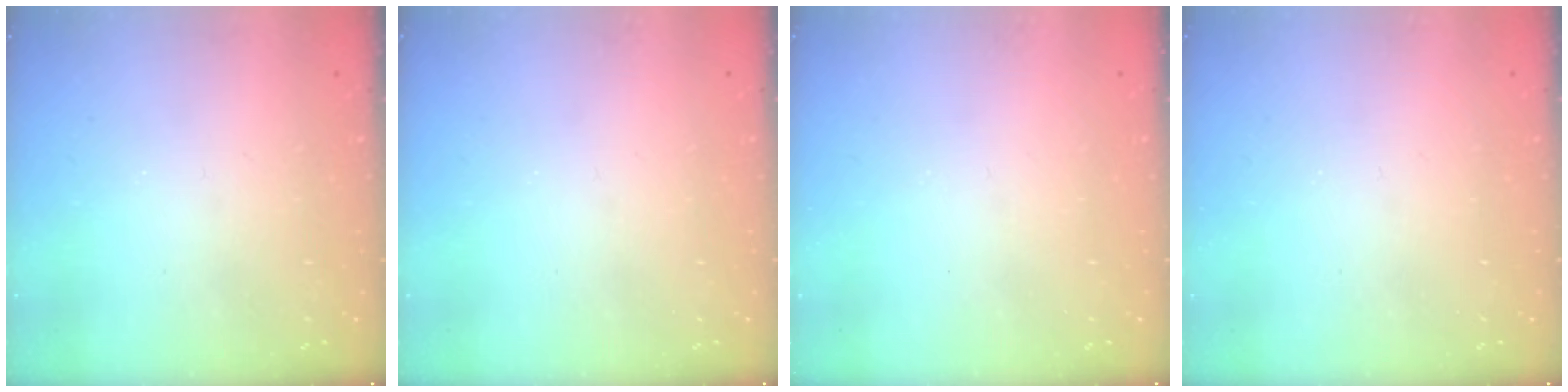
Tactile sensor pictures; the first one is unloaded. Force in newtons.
{"total": 0.0}
{"total": 0.0}
{"total": 0.0}